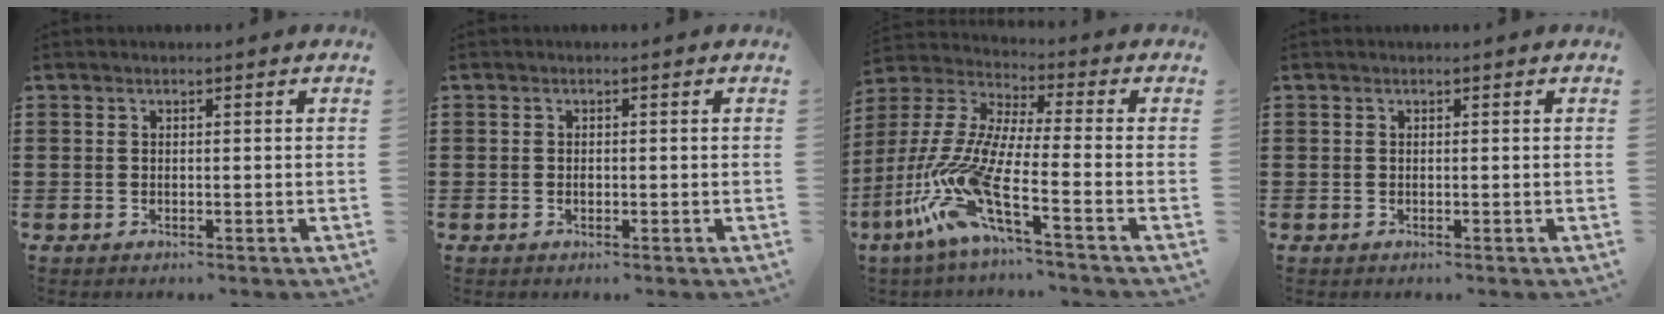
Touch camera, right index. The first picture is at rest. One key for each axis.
{"total": 0.8, "fx": -0.2, "fy": 0.3, "fz": 0.7, "tx": -0.016, "ty": -0.005, "tz": -0.002}
{"total": 12.6, "fx": -6.9, "fy": 2.1, "fz": 10.3, "tx": -0.266, "ty": -0.032, "tz": -0.151}
{"total": 0.0}